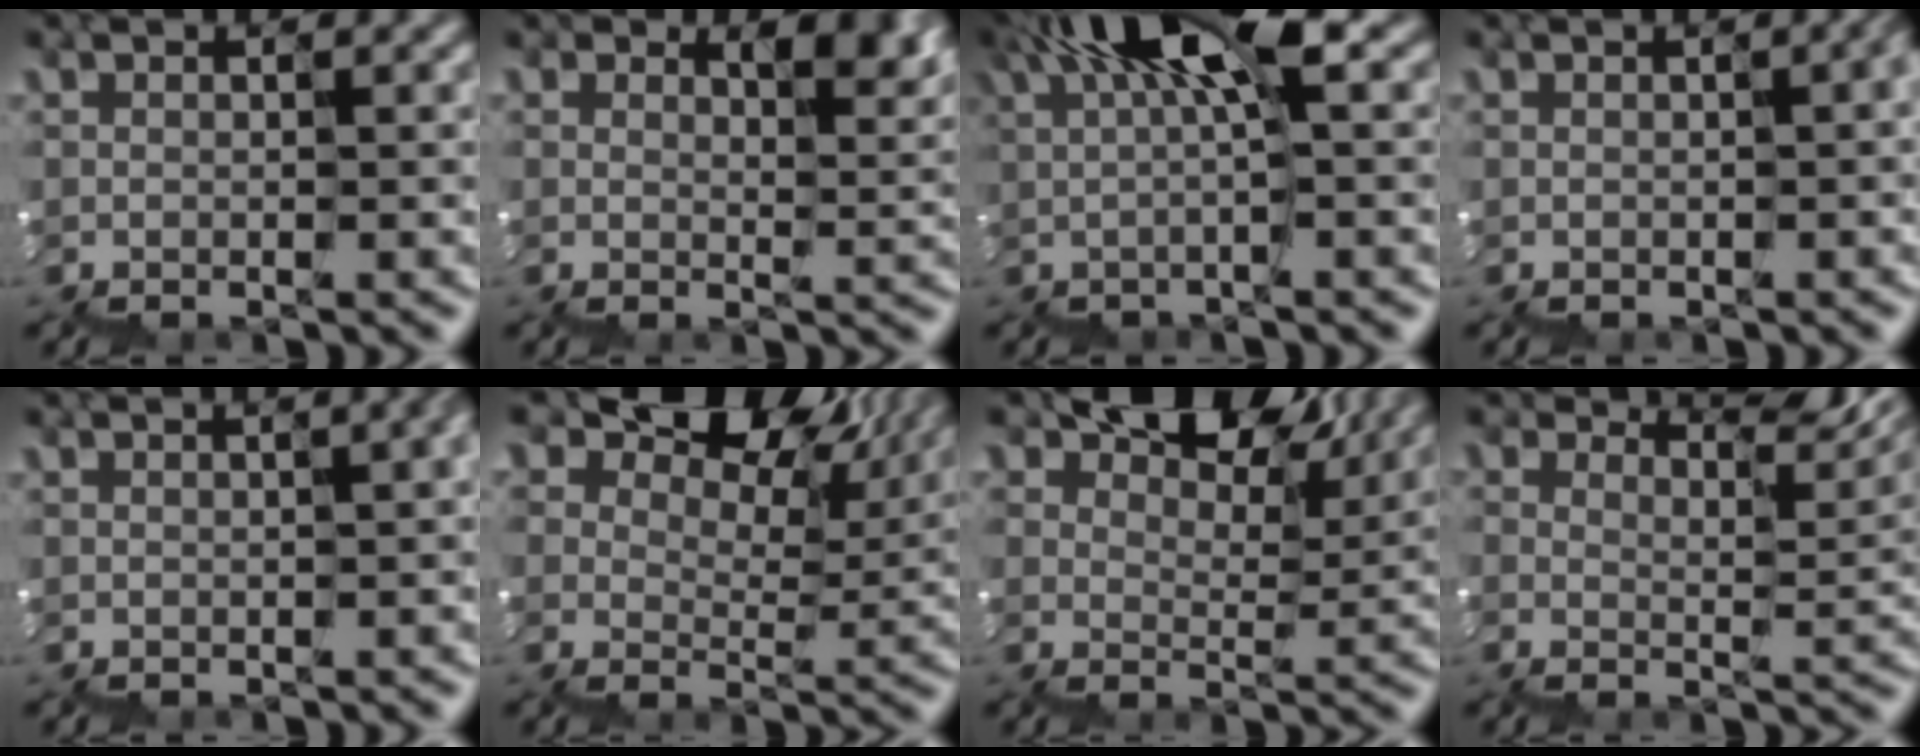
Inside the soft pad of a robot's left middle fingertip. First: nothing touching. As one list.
[{"total": 3.4, "force": [1.8, 1.5, 2.4], "torque": [-0.031, 0.000, 0.027]}, {"total": 6.4, "force": [2.3, 1.3, 5.8], "torque": [-0.116, 0.011, 0.033]}, {"total": 6.2, "force": [0.3, 3.1, 5.4], "torque": [-0.048, 0.022, 0.008]}, {"total": 9.3, "force": [1.3, 4.7, 7.9], "torque": [-0.085, 0.031, 0.022]}, {"total": 9.4, "force": [6.3, 5.7, 4.1], "torque": [-0.074, -0.002, 0.118]}, {"total": 6.6, "force": [5.5, 3.0, 2.2], "torque": [-0.047, 0.000, 0.096]}, {"total": 5.0, "force": [4.6, 0.6, 1.8], "torque": [-0.027, 0.012, 0.068]}]